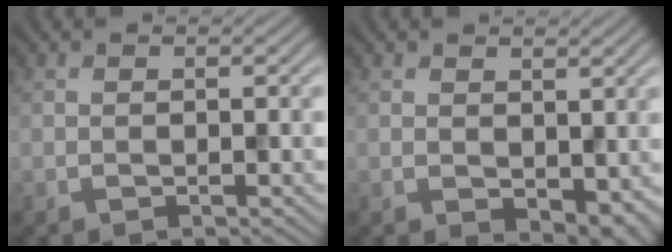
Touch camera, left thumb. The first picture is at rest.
{"total": 3.4, "force": [0.6, 2.2, 2.5], "torque": [-0.041, -0.012, 0.017]}